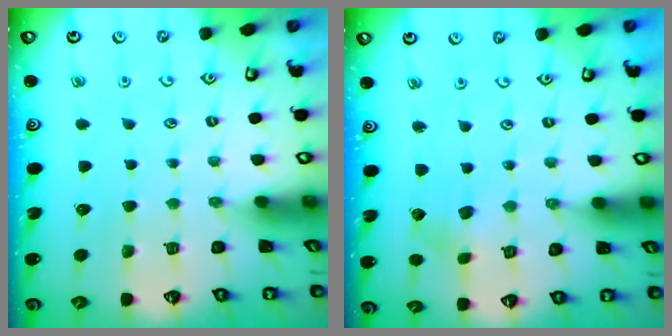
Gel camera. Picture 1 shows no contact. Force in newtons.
{"total": 2.3, "press": 2.3, "slide": 0.3}